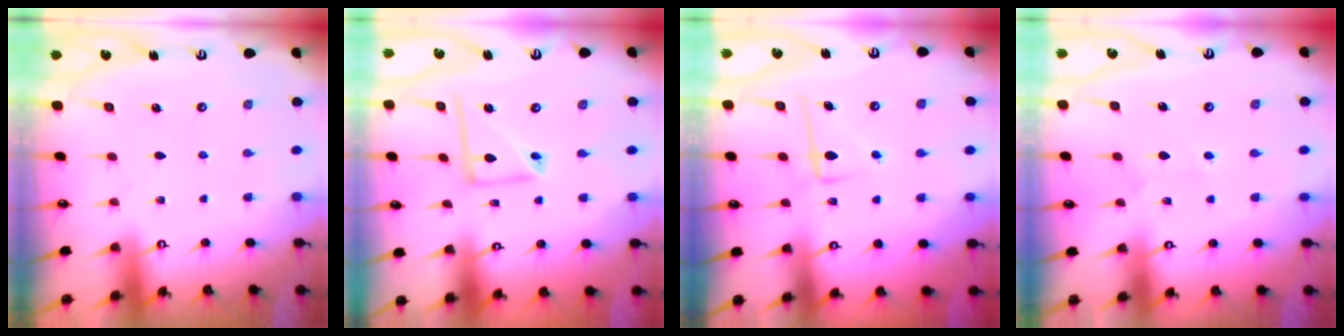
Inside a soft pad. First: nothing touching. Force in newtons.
{"total": 9.2, "press": 9.2, "slide": 0.7}
{"total": 6.5, "press": 6.4, "slide": 1.5}
{"total": 5.9, "press": 5.8, "slide": 0.6}